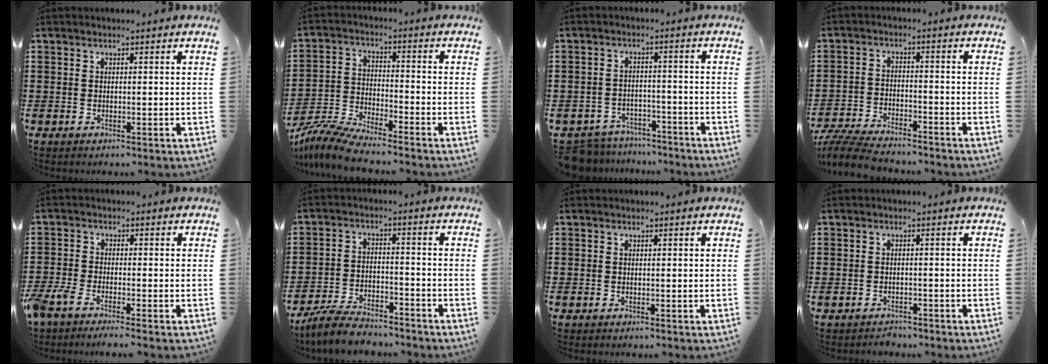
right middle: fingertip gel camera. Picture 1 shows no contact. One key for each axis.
{"total": 7.0, "fx": -6.7, "fy": 0.1, "fz": 2.1, "tx": -0.056, "ty": -0.007, "tz": -0.134}
{"total": 5.2, "fx": -5.1, "fy": 1.0, "fz": 0.2, "tx": -0.018, "ty": 0.007, "tz": -0.109}
{"total": 6.5, "fx": -6.2, "fy": 0.9, "fz": 1.8, "tx": -0.050, "ty": 0.000, "tz": -0.124}
{"total": 3.2, "fx": -2.7, "fy": 0.4, "fz": 1.7, "tx": -0.066, "ty": -0.013, "tz": -0.064}
{"total": 6.9, "fx": -6.3, "fy": 1.4, "fz": 2.4, "tx": -0.053, "ty": 0.007, "tz": -0.123}
{"total": 0.0}
{"total": 1.6, "fx": -1.6, "fy": 0.5, "fz": -0.2, "tx": -0.001, "ty": 0.001, "tz": -0.037}